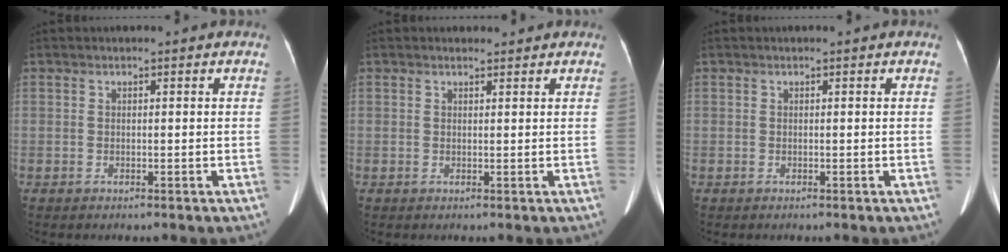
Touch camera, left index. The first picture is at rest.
{"total": 1.1, "force": [1.0, 0.4, 0.1], "torque": [-0.010, 0.006, 0.017]}
{"total": 0.0}